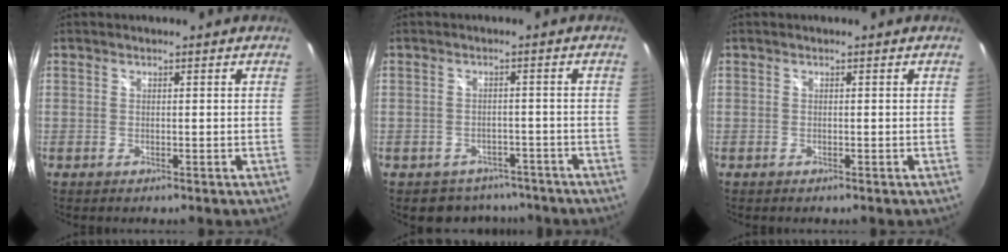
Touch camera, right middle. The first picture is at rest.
{"total": 7.1, "force": [-5.5, 4.4, 1.1], "torque": [-0.029, 0.014, -0.066]}
{"total": 0.0}